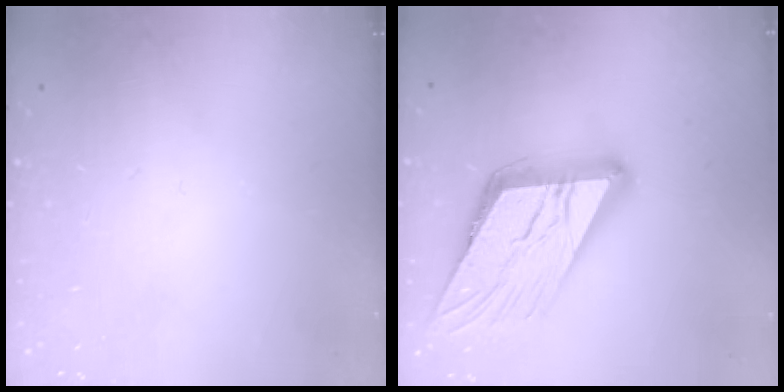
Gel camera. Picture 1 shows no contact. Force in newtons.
{"total": 21.6, "press": 21.4, "slide": 2.5}